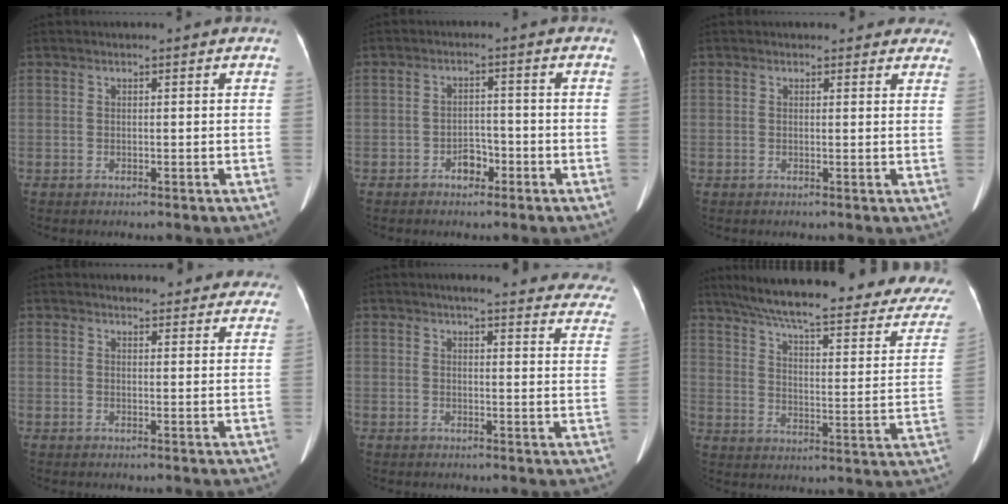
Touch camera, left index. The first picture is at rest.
{"total": 2.8, "force": [-1.7, 1.7, 1.4], "torque": [-0.019, 0.007, -0.027]}
{"total": 5.8, "force": [5.2, 2.3, 1.0], "torque": [0.018, -0.002, 0.035]}
{"total": 11.1, "force": [10.3, 3.0, 3.1], "torque": [-0.004, 0.002, 0.100]}
{"total": 23.8, "force": [22.0, 3.5, 8.6], "torque": [-0.090, -0.063, 0.230]}
{"total": 32.8, "force": [26.5, 6.2, 18.3], "torque": [-0.254, -0.030, 0.329]}